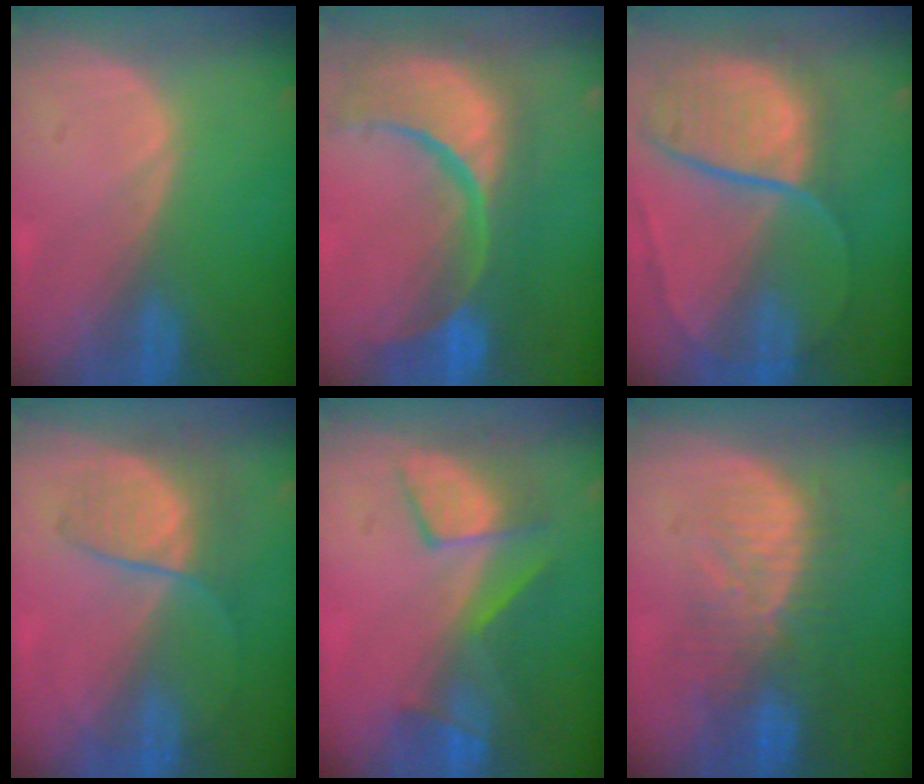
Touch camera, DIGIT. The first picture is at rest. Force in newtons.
{"total": 15.2, "press": 12.1, "slide": 9.2}
{"total": 10.9, "press": 9.0, "slide": 6.1}
{"total": 6.7, "press": 6.1, "slide": 2.7}
{"total": 7.7, "press": 7.3, "slide": 2.6}
{"total": 10.1, "press": 8.8, "slide": 5.0}